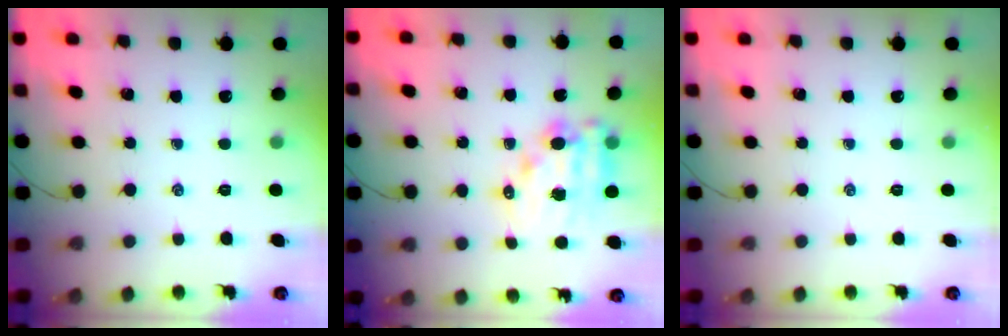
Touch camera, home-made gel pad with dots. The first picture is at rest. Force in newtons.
{"total": 13.8, "press": 13.4, "slide": 3.2}
{"total": 0.0}